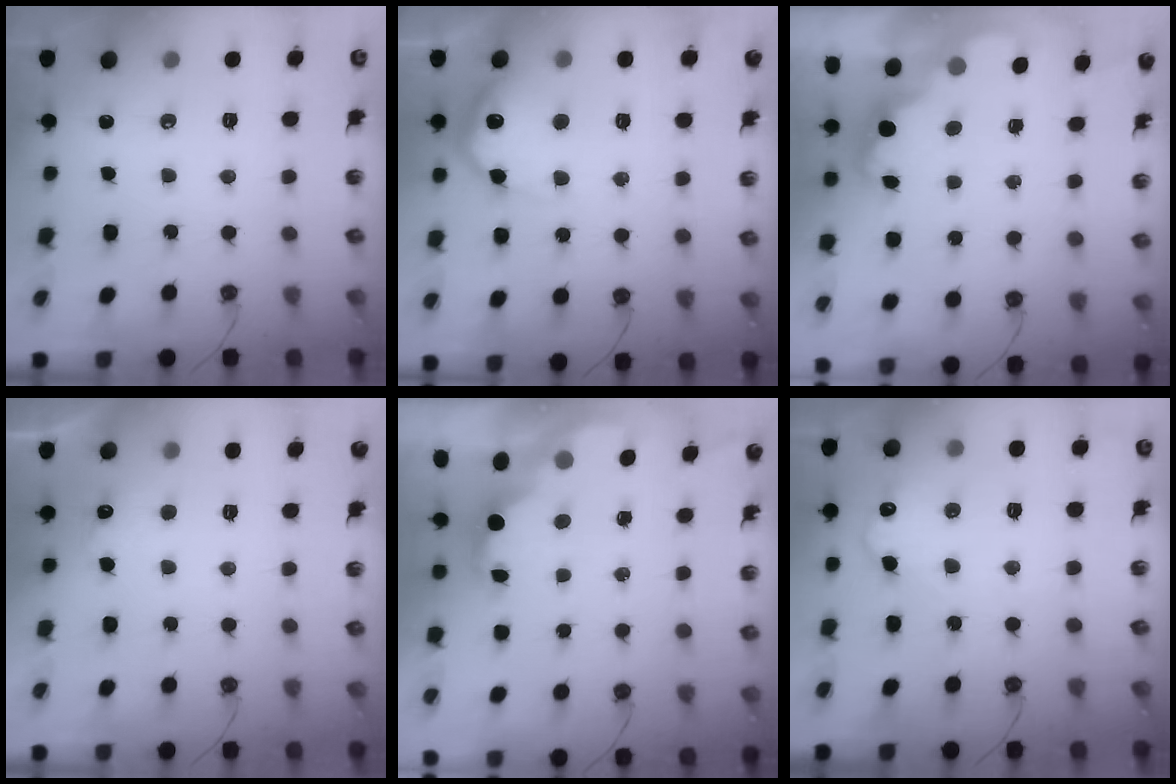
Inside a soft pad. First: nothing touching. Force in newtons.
{"total": 16.2, "press": 16.2, "slide": 1.2}
{"total": 2.5, "press": 2.4, "slide": 0.5}
{"total": 6.3, "press": 6.1, "slide": 1.4}
{"total": 1.7, "press": 1.6, "slide": 0.6}
{"total": 11.3, "press": 11.3, "slide": 0.5}